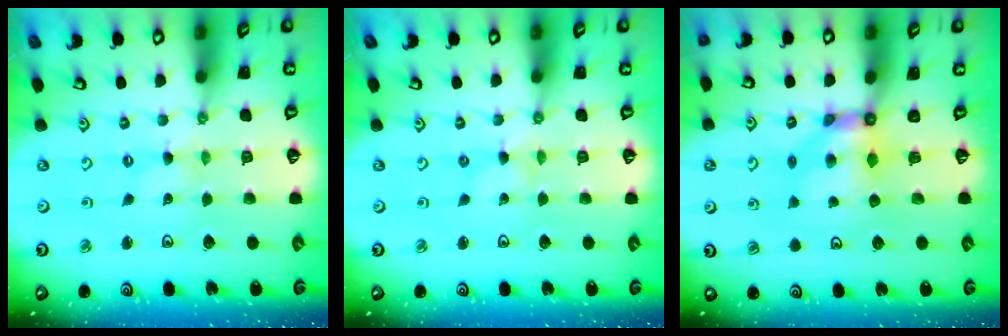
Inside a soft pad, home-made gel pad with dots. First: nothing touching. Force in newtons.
{"total": 0.0}
{"total": 5.7, "press": 5.7, "slide": 0.2}